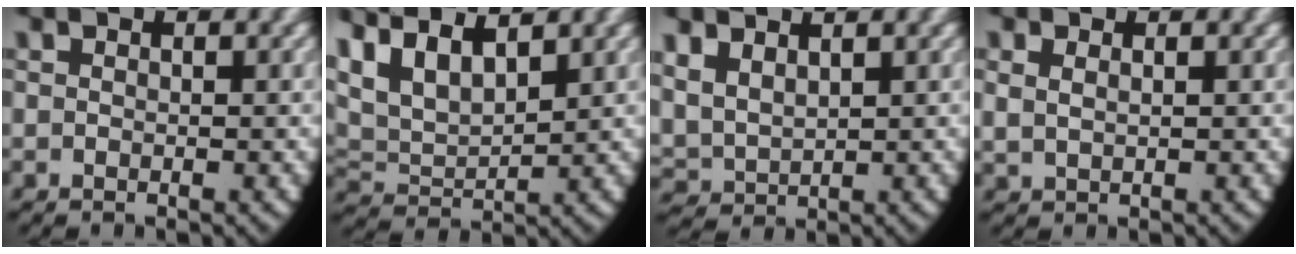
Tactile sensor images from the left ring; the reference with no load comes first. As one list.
[{"total": 8.9, "force": [2.5, 6.8, 5.1], "torque": [-0.140, -0.018, 0.041]}, {"total": 5.1, "force": [1.6, 4.4, 2.0], "torque": [-0.078, -0.013, 0.037]}, {"total": 1.4, "force": [0.7, 0.9, 0.7], "torque": [-0.027, -0.007, 0.024]}]